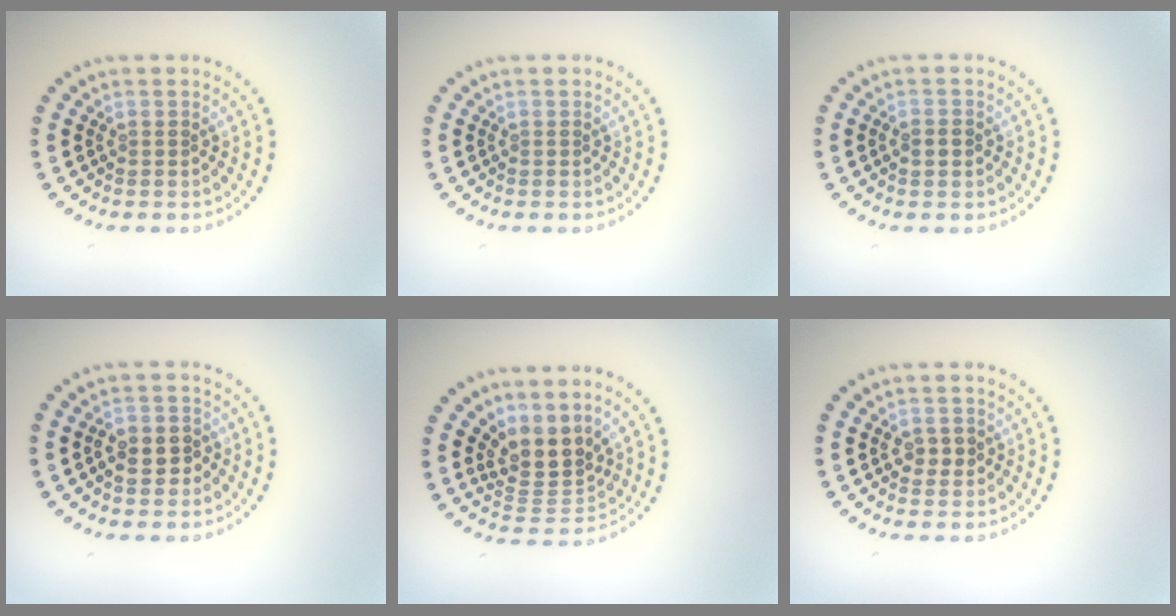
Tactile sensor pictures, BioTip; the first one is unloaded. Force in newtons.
{"total": 0.0}
{"total": 1.7, "press": 1.7, "slide": 0.0}
{"total": 2.8, "press": 2.7, "slide": 0.6}
{"total": 3.9, "press": 3.0, "slide": 2.5}
{"total": 1.8, "press": 1.8, "slide": 0.2}